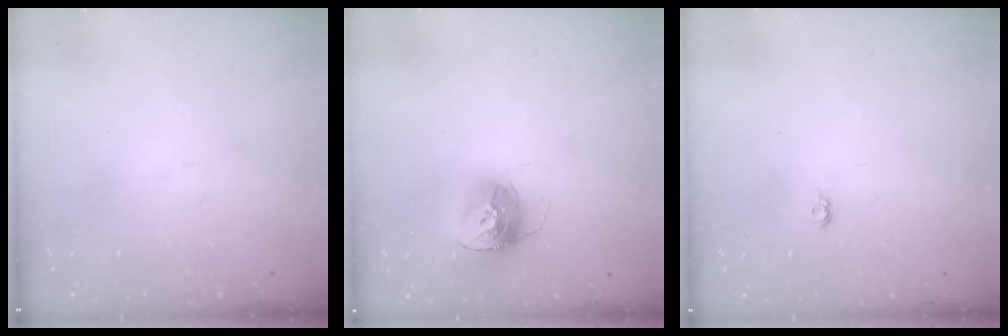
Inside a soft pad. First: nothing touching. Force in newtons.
{"total": 13.8, "press": 13.7, "slide": 1.3}
{"total": 3.9, "press": 3.9, "slide": 0.5}